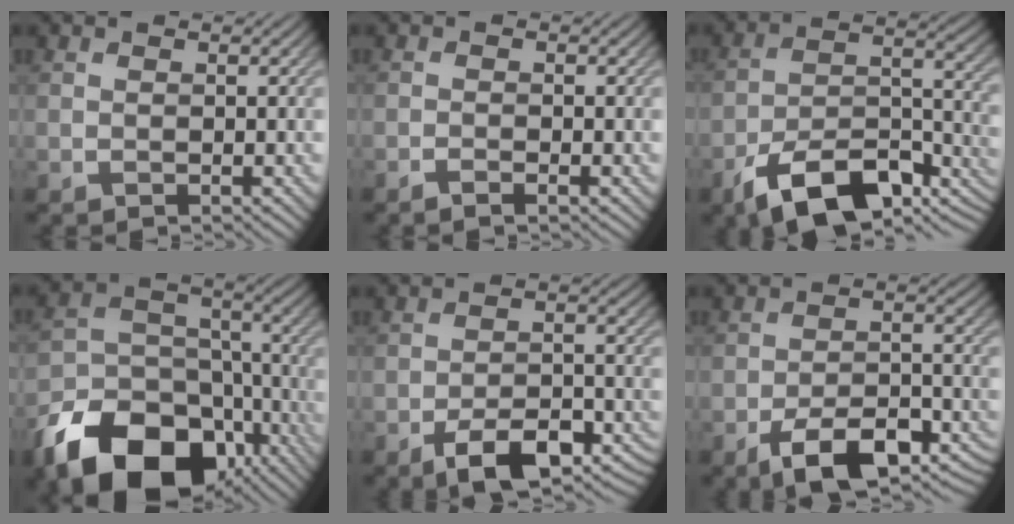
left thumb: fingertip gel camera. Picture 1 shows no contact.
{"total": 1.1, "force": [-0.8, 0.1, 0.8], "torque": [-0.016, 0.000, -0.017]}
{"total": 13.7, "force": [-9.1, 5.2, 8.9], "torque": [-0.159, -0.015, -0.165]}
{"total": 18.3, "force": [-11.0, 11.4, 9.1], "torque": [-0.196, -0.048, -0.180]}
{"total": 8.2, "force": [-5.0, 3.4, 5.6], "torque": [-0.085, 0.000, -0.079]}
{"total": 9.9, "force": [-6.1, 4.0, 6.7], "torque": [-0.106, -0.005, -0.100]}